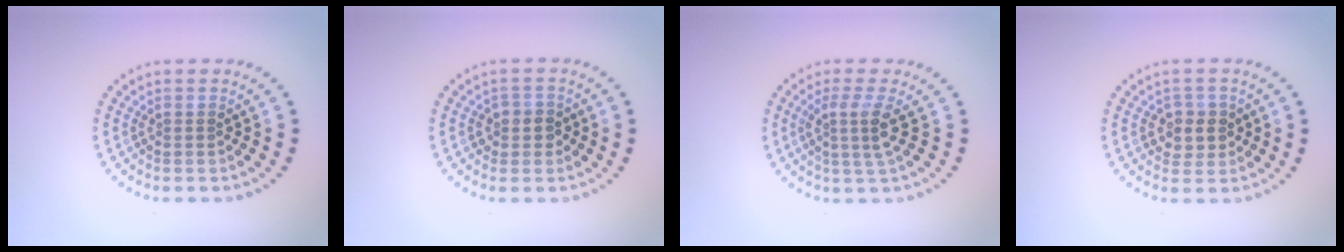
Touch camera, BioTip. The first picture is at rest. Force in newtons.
{"total": 1.9, "press": 1.8, "slide": 0.7}
{"total": 3.0, "press": 2.2, "slide": 2.0}
{"total": 2.4, "press": 2.2, "slide": 0.7}